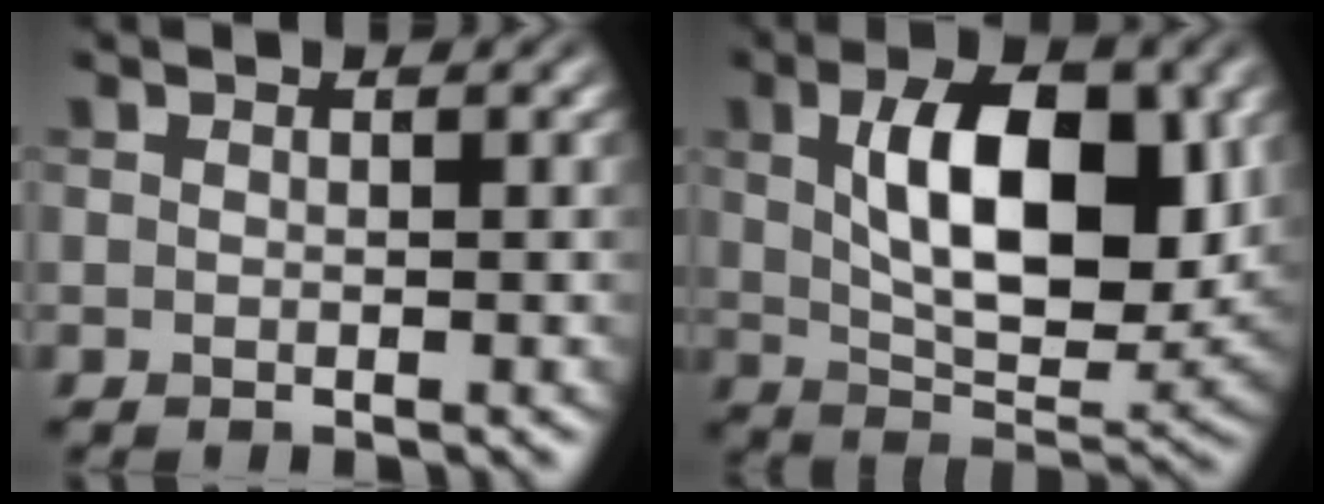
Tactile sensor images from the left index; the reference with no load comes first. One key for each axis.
{"total": 10.7, "fx": 2.3, "fy": 5.3, "fz": 9.1, "tx": -0.141, "ty": -0.002, "tz": 0.042}